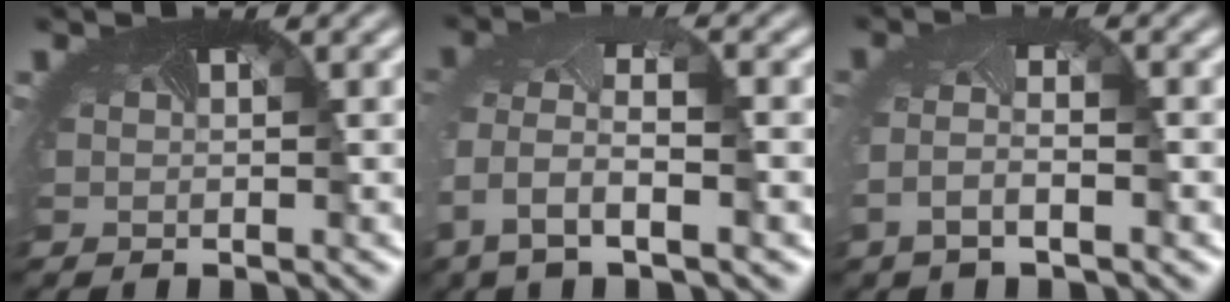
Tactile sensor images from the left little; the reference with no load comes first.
{"total": 6.9, "force": [-1.8, 3.6, 5.5], "torque": [-0.146, -0.017, -0.031]}
{"total": 2.5, "force": [-1.2, 0.8, 2.1], "torque": [-0.066, -0.002, -0.029]}